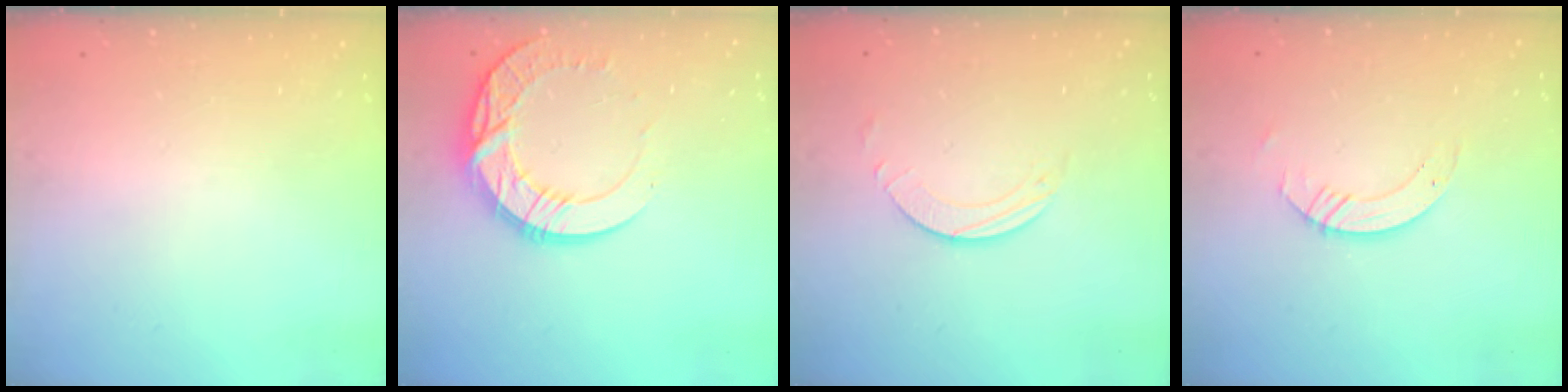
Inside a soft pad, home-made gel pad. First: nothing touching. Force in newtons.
{"total": 14.4, "press": 14.4, "slide": 1.4}
{"total": 1.9, "press": 1.9, "slide": 0.2}
{"total": 3.9, "press": 3.9, "slide": 0.4}